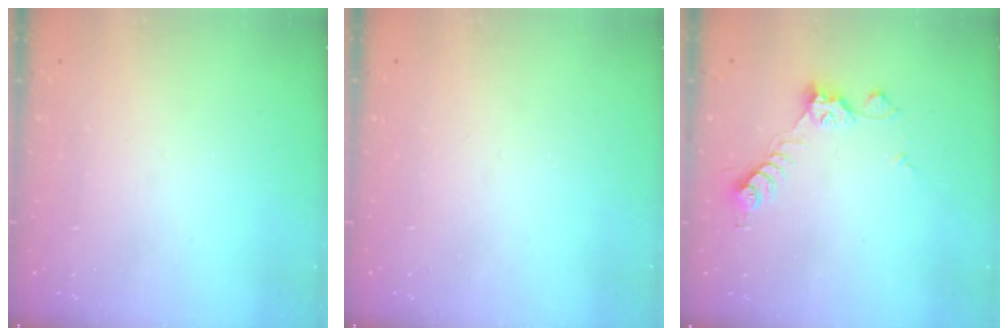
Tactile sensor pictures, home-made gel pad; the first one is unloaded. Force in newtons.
{"total": 0.0}
{"total": 8.1, "press": 8.1, "slide": 0.2}